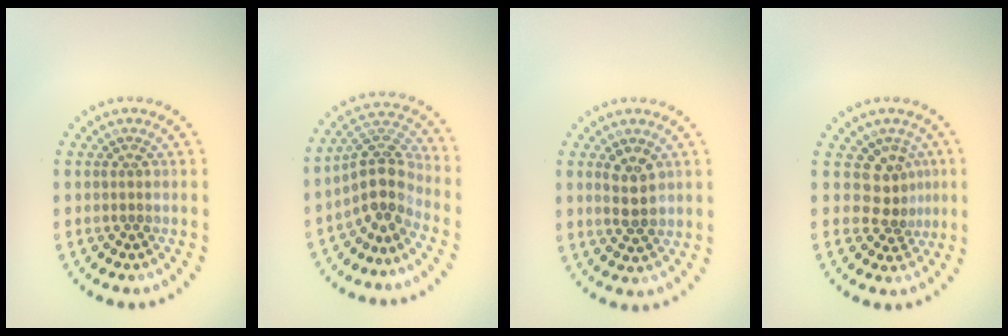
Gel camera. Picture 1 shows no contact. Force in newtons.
{"total": 4.2, "press": 3.2, "slide": 2.7}
{"total": 2.7, "press": 2.7, "slide": 0.5}
{"total": 2.8, "press": 2.0, "slide": 2.0}